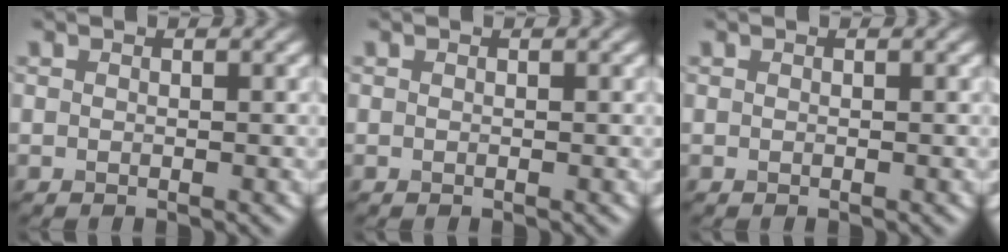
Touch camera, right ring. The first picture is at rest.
{"total": 0.0}
{"total": 0.0}